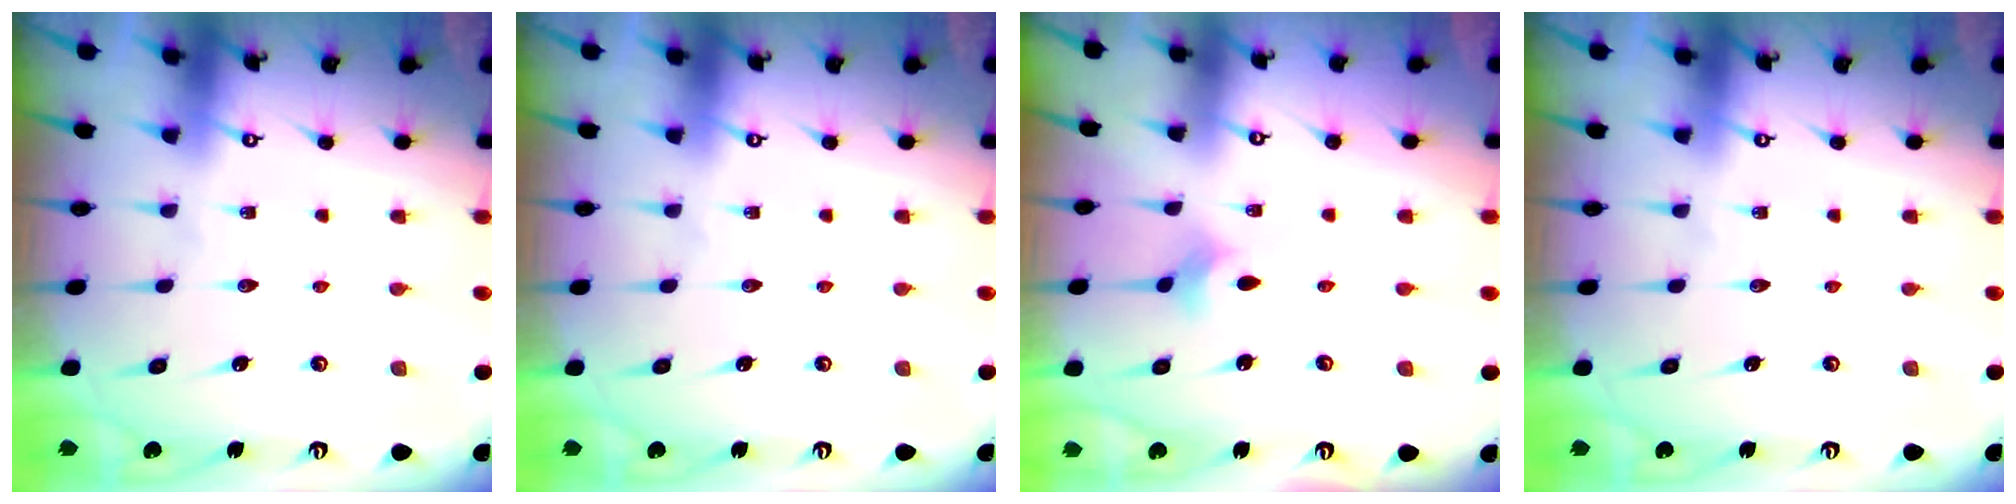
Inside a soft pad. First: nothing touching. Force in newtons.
{"total": 0.0}
{"total": 2.4, "press": 2.4, "slide": 0.5}
{"total": 0.0}